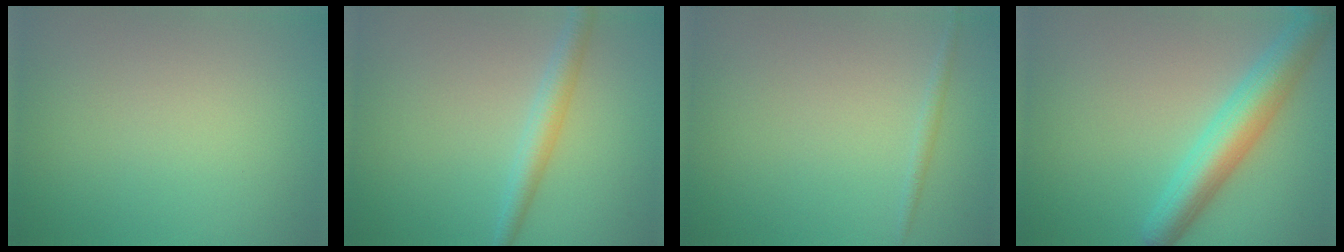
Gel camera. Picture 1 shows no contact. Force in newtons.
{"total": 2.6, "press": 2.6, "slide": 0.1}
{"total": 0.8, "press": 0.8, "slide": 0.1}
{"total": 6.0, "press": 6.0, "slide": 0.2}